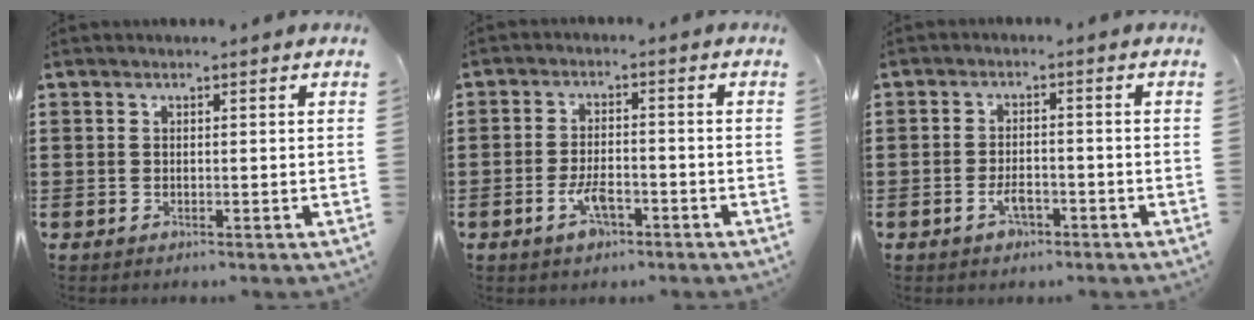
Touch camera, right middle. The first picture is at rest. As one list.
[{"total": 4.5, "force": [-2.4, 1.9, 3.3], "torque": [-0.069, 0.002, -0.046]}, {"total": 3.1, "force": [-1.8, 1.4, 2.1], "torque": [-0.039, 0.004, -0.032]}]